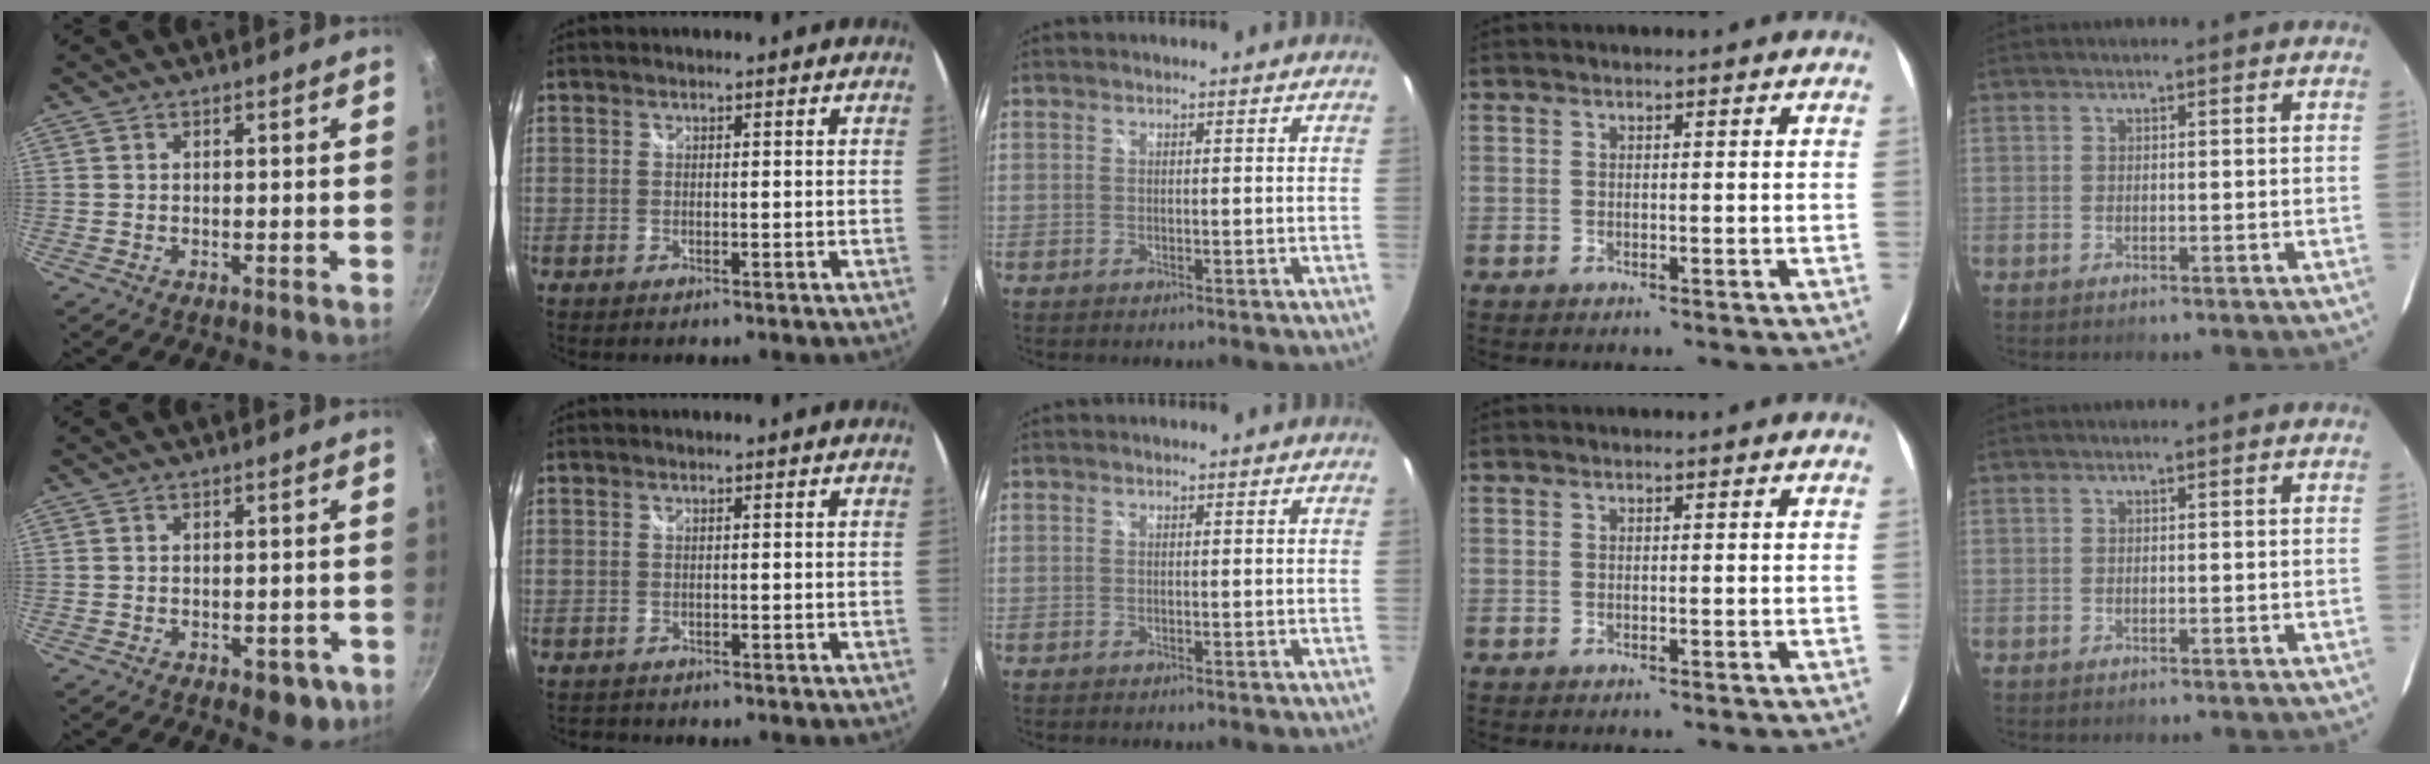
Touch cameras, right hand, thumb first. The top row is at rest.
{"thumb": {"total": 5.4, "force": [-2.4, 3.0, 3.7], "torque": [-0.021, 0.016, -0.018]}, "index": {"total": 0.9, "force": [-0.7, 0.5, 0.2], "torque": [-0.008, -0.001, -0.010]}}